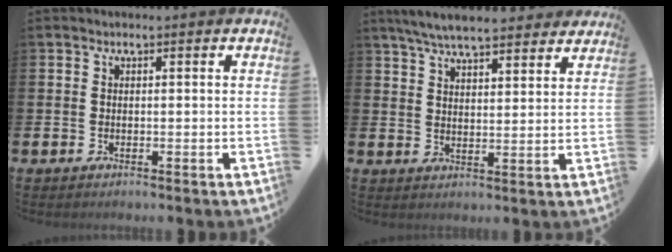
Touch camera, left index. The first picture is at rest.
{"total": 6.4, "force": [6.0, 1.1, 1.9], "torque": [-0.050, -0.025, 0.108]}